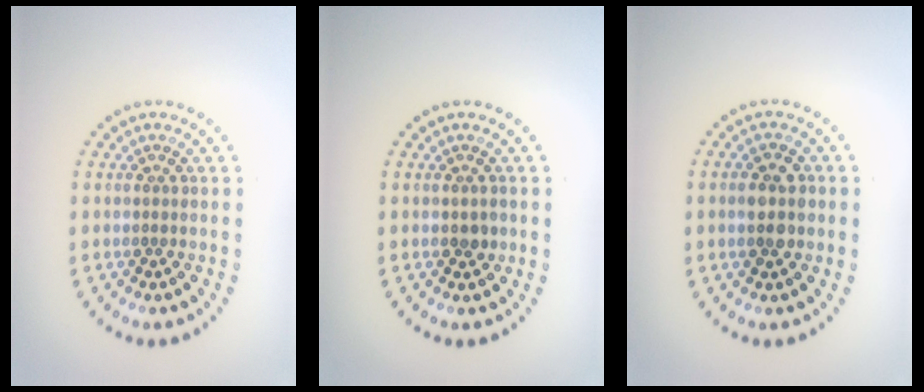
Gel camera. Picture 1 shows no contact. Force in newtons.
{"total": 1.1, "press": 1.1, "slide": 0.1}
{"total": 2.8, "press": 2.8, "slide": 0.2}